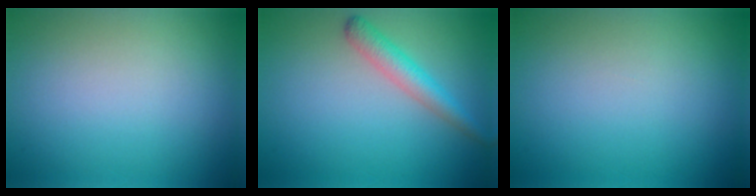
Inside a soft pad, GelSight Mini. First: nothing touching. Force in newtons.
{"total": 2.8, "press": 2.8, "slide": 0.1}
{"total": 0.0}